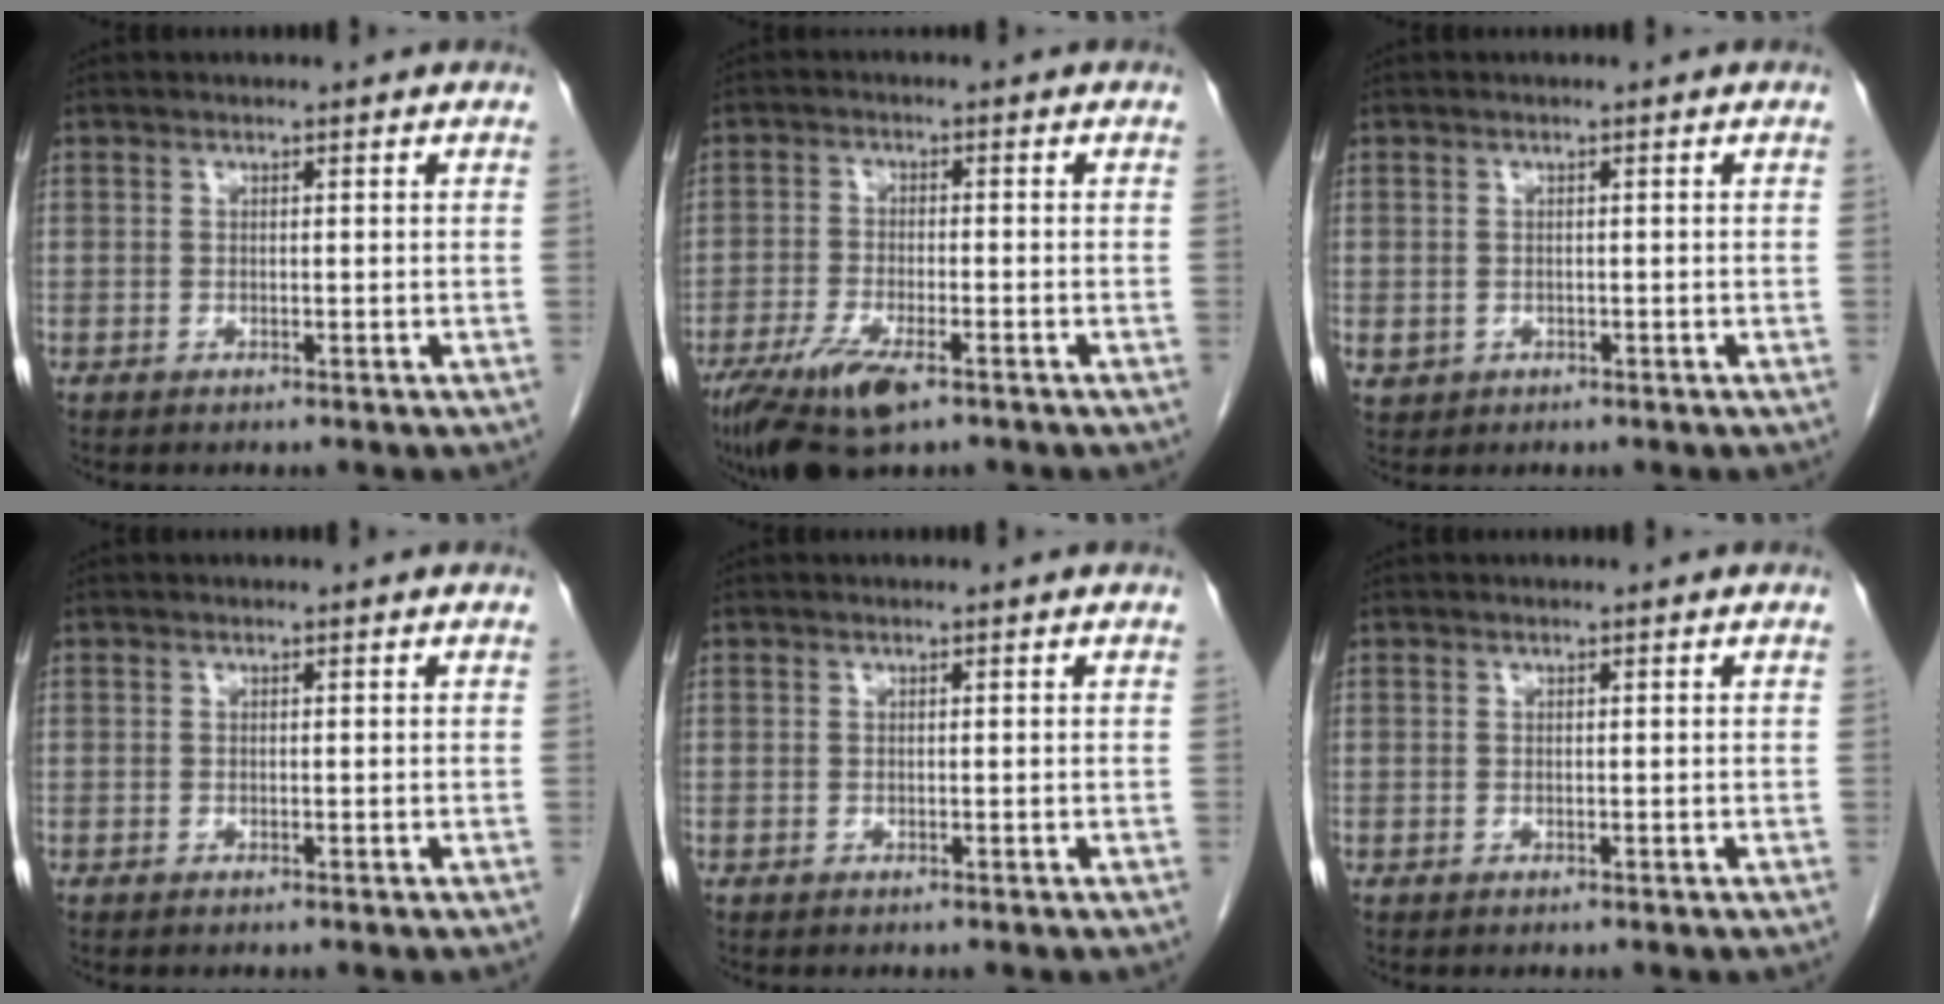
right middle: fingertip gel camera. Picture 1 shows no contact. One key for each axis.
{"total": 9.2, "fx": -5.6, "fy": 2.4, "fz": 6.9, "tx": -0.129, "ty": -0.020, "tz": -0.095}
{"total": 1.5, "fx": -0.3, "fy": 1.4, "fz": 0.5, "tx": -0.012, "ty": 0.001, "tz": 0.004}
{"total": 0.0}
{"total": 0.0}
{"total": 0.0}